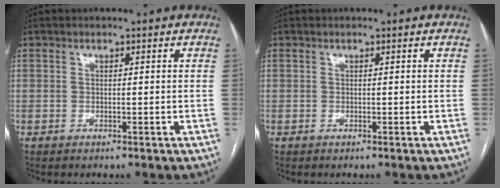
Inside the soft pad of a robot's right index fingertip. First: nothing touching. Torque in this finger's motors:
{"motor_torque": [0.00, 0.00, 0.00, 0.00]}